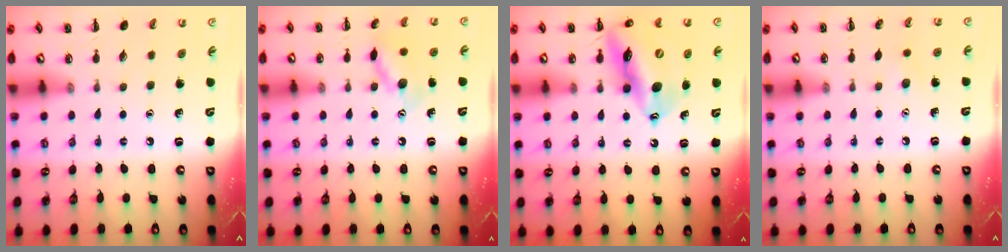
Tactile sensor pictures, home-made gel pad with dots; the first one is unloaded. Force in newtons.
{"total": 11.3, "press": 11.2, "slide": 0.8}
{"total": 17.6, "press": 17.0, "slide": 4.3}
{"total": 4.5, "press": 4.3, "slide": 1.1}